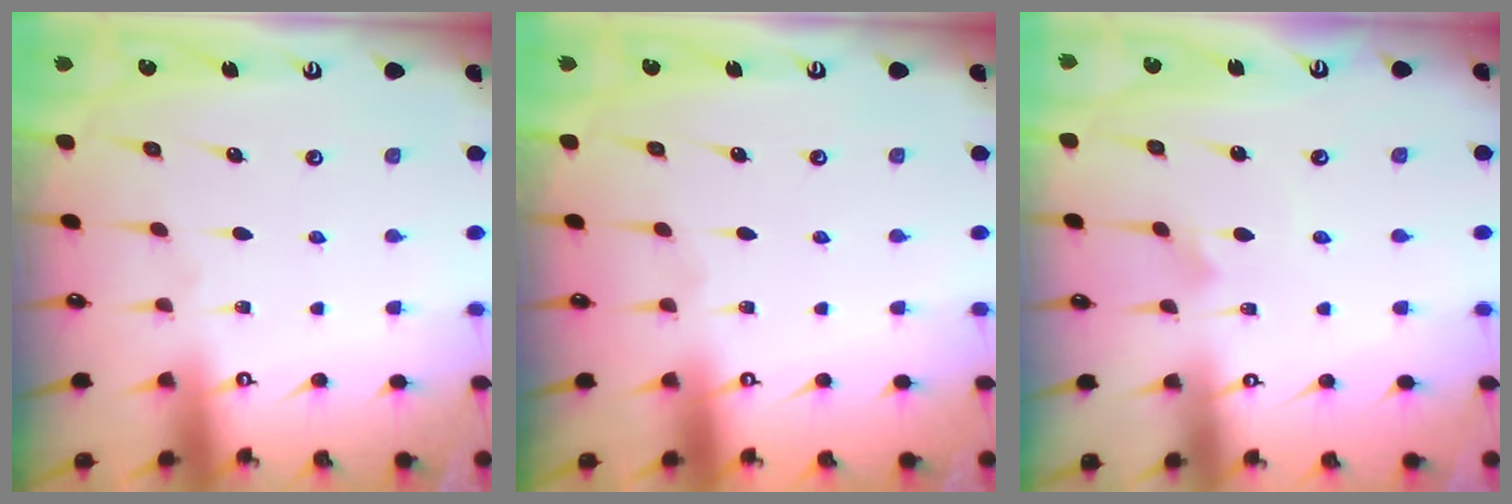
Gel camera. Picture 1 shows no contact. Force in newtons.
{"total": 0.0}
{"total": 2.9, "press": 2.9, "slide": 0.2}